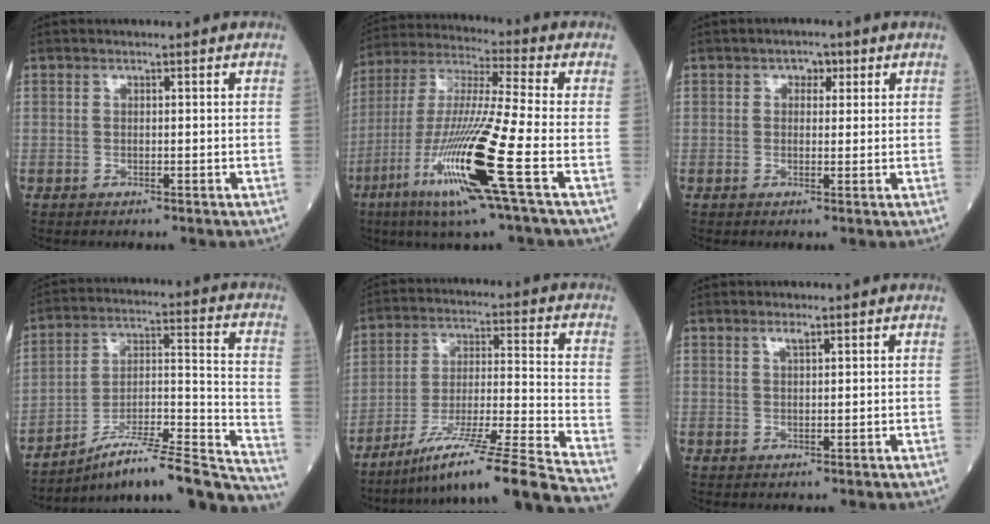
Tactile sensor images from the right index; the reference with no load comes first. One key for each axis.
{"total": 18.0, "fx": -7.0, "fy": -0.8, "fz": 16.6, "tx": -0.352, "ty": -0.031, "tz": -0.141}
{"total": 2.1, "fx": 0.9, "fy": 1.5, "fz": 1.3, "tx": -0.013, "ty": 0.007, "tz": 0.009}
{"total": 23.2, "fx": -20.6, "fy": 1.0, "fz": 10.7, "tx": -0.120, "ty": 0.017, "tz": -0.318}
{"total": 21.5, "fx": -18.0, "fy": -2.1, "fz": 11.6, "tx": -0.152, "ty": -0.005, "tz": -0.292}
{"total": 1.3, "fx": 0.9, "fy": 0.2, "fz": 0.9, "tx": -0.020, "ty": 0.001, "tz": 0.017}